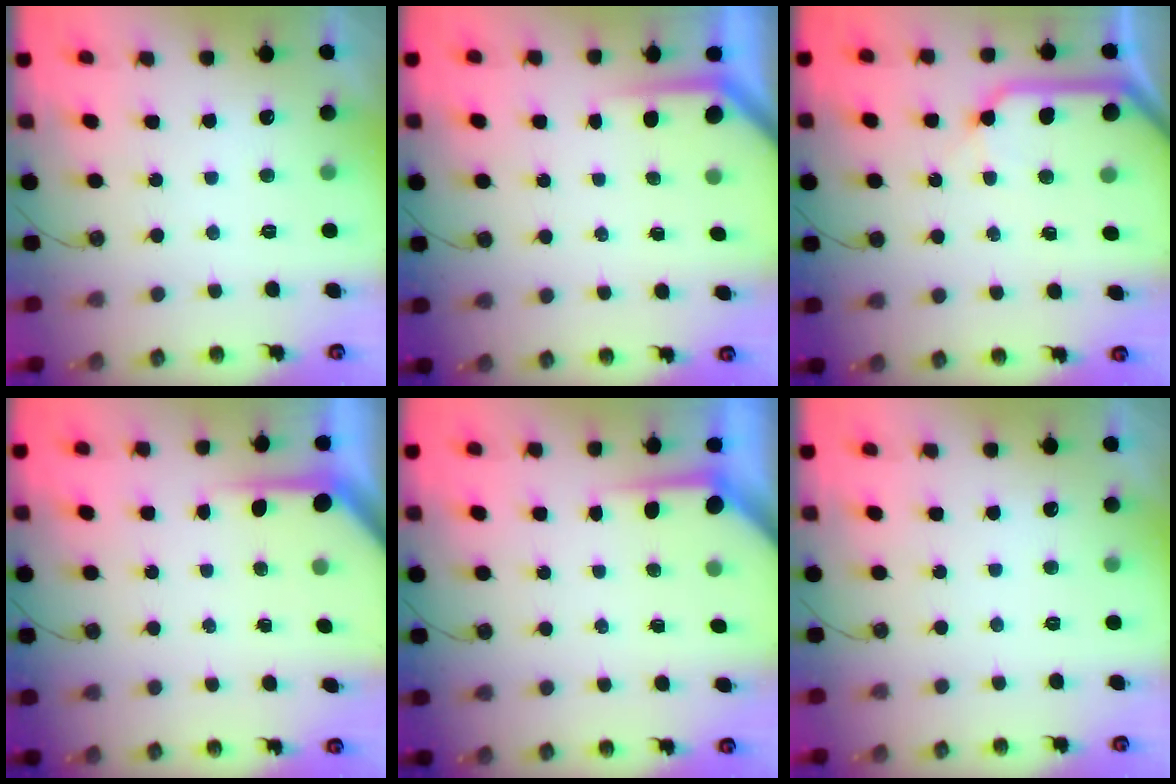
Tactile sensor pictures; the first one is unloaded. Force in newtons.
{"total": 2.7, "press": 2.7, "slide": 0.4}
{"total": 11.3, "press": 11.3, "slide": 1.1}
{"total": 3.5, "press": 3.5, "slide": 0.4}
{"total": 3.6, "press": 3.6, "slide": 0.4}
{"total": 0.0}